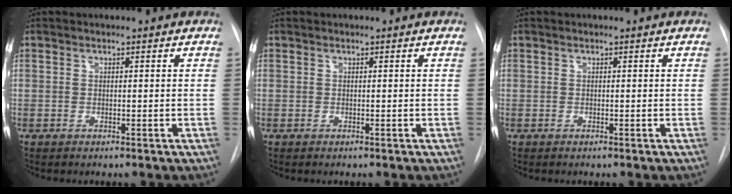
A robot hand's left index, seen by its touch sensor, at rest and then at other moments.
{"total": 0.0}
{"total": 0.0}